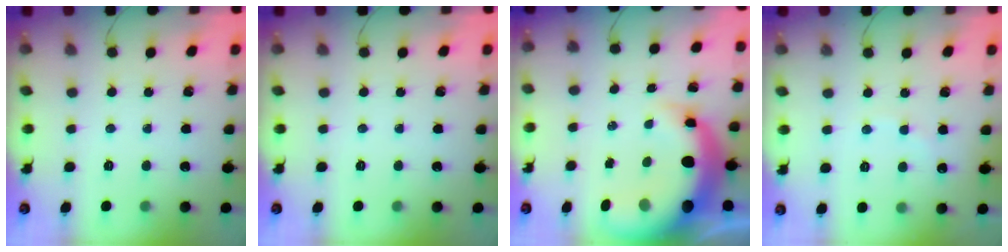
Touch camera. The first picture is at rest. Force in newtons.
{"total": 0.0}
{"total": 11.9, "press": 11.4, "slide": 3.2}
{"total": 5.6, "press": 5.5, "slide": 1.1}